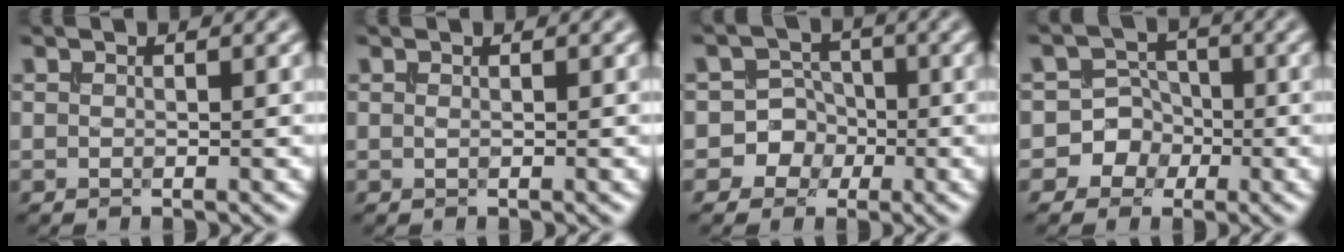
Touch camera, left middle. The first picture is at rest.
{"total": 0.0}
{"total": 5.4, "force": [-1.9, 5.0, 0.5], "torque": [0.017, 0.016, -0.051]}
{"total": 5.7, "force": [-2.1, 5.2, 0.5], "torque": [0.018, 0.018, -0.056]}